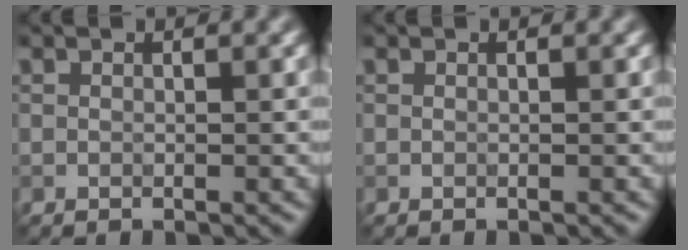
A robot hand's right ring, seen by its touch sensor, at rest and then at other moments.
{"total": 0.0}